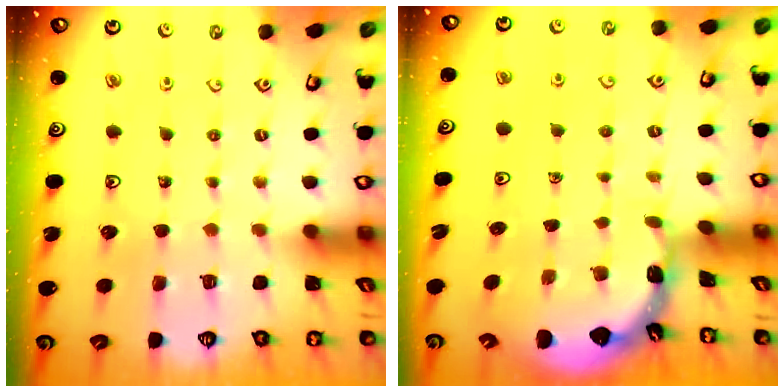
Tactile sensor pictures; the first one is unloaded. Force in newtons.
{"total": 1.7, "press": 1.7, "slide": 0.1}